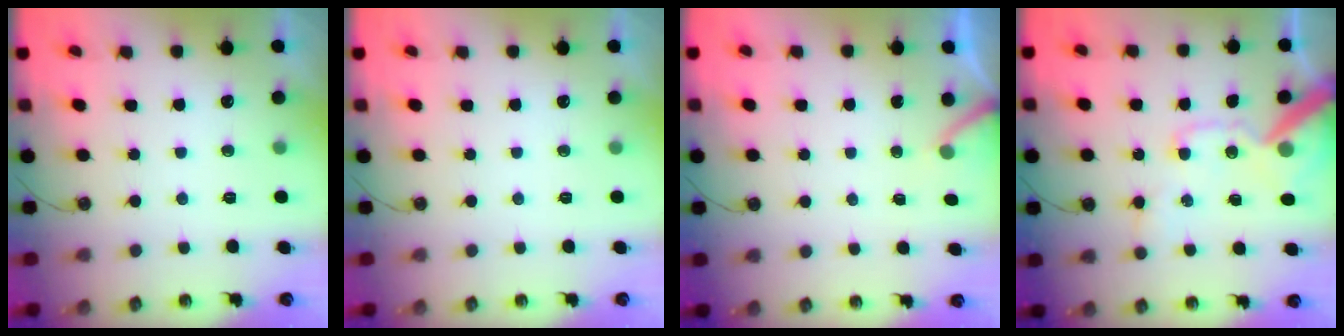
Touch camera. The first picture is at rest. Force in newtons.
{"total": 0.0}
{"total": 2.5, "press": 2.5, "slide": 0.2}
{"total": 16.0, "press": 15.9, "slide": 2.3}